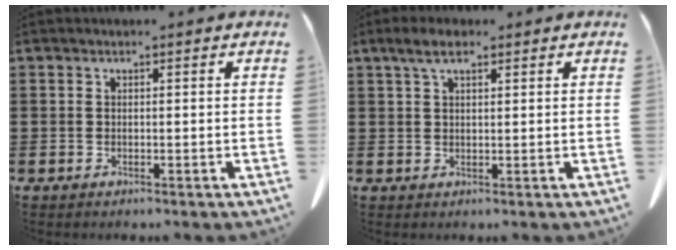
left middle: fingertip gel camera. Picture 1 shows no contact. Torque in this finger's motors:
{"motor_torque": [-0.08, 0.08, -0.24, -0.05]}